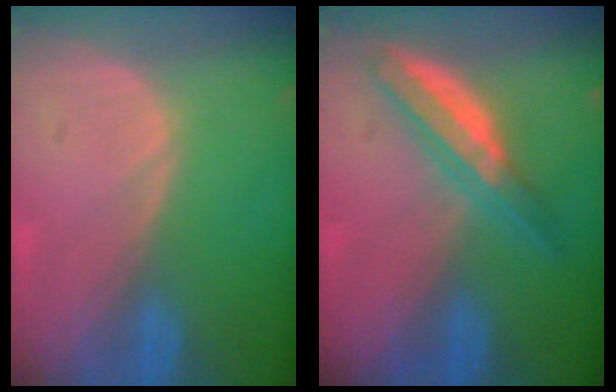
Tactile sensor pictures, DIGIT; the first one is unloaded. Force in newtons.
{"total": 5.8, "press": 5.5, "slide": 1.9}